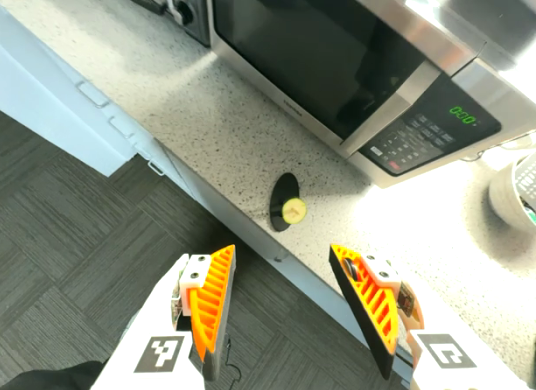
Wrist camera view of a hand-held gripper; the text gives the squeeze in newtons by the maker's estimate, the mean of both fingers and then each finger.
{"total": 0.0}